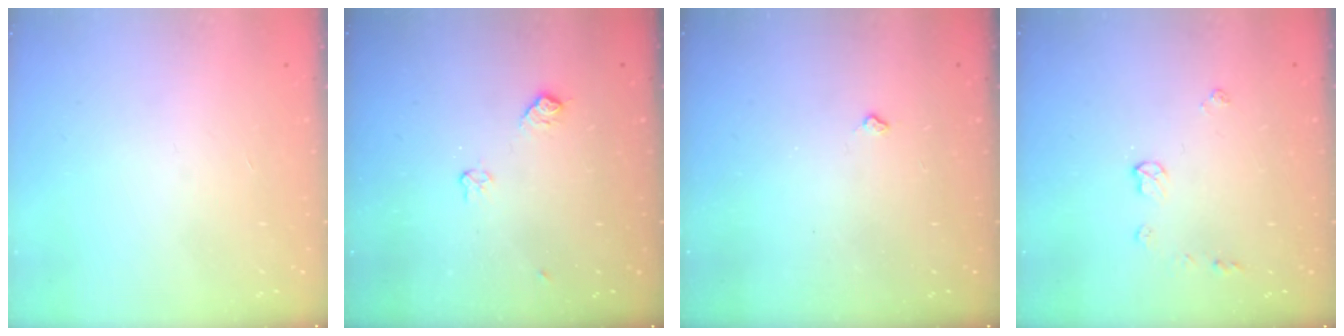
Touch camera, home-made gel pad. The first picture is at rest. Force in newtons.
{"total": 7.0, "press": 6.9, "slide": 1.1}
{"total": 2.8, "press": 2.8, "slide": 0.4}
{"total": 5.9, "press": 5.9, "slide": 0.4}